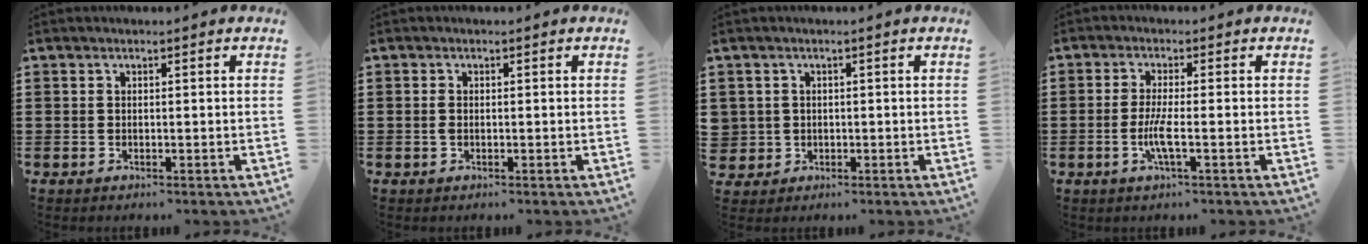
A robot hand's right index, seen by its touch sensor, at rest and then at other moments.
{"total": 1.0, "force": [-0.1, 0.5, 0.8], "torque": [-0.025, -0.002, -0.006]}
{"total": 1.9, "force": [-0.1, 1.9, -0.1], "torque": [-0.007, 0.009, -0.006]}
{"total": 4.0, "force": [-1.2, 0.3, 3.9], "torque": [-0.087, -0.011, -0.029]}